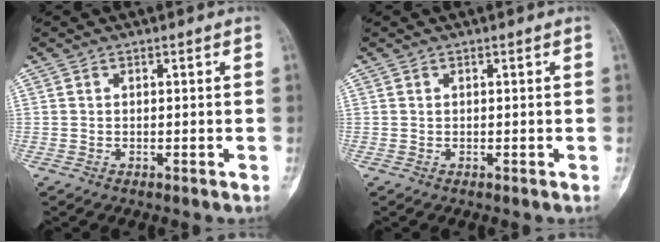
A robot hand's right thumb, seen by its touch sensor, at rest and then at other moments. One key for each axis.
{"total": 0.0}